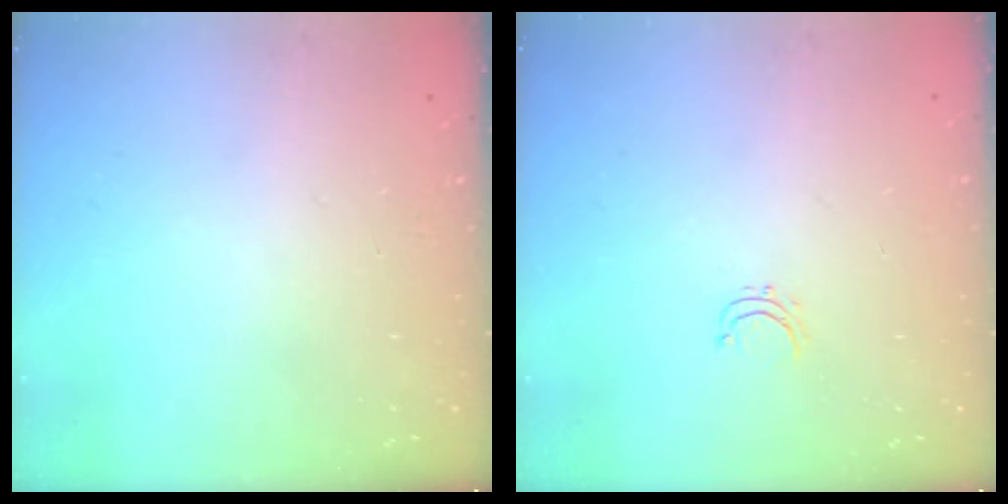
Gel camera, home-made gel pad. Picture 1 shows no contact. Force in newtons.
{"total": 3.7, "press": 3.7, "slide": 0.3}